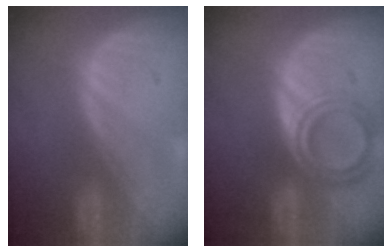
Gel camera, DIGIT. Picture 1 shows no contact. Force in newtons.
{"total": 6.7, "press": 6.0, "slide": 2.8}